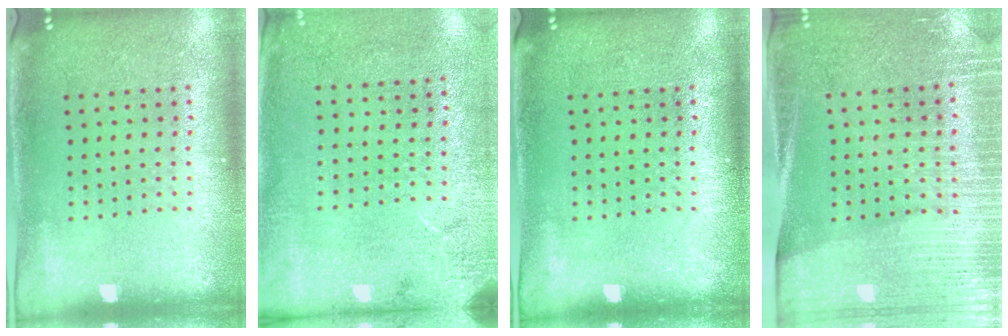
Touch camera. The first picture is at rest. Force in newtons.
{"total": 2.7, "press": 2.2, "slide": 1.6}
{"total": 0.0}
{"total": 3.4, "press": 3.1, "slide": 1.4}